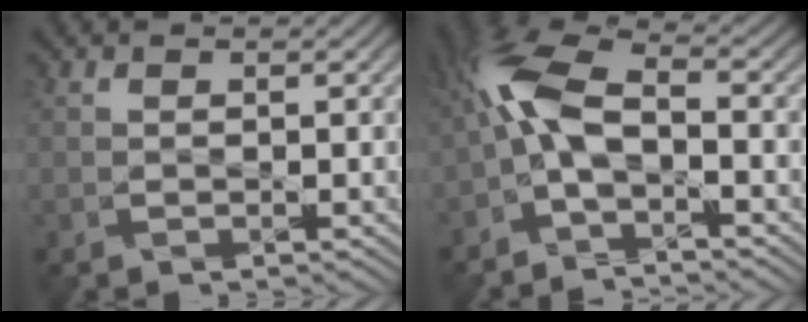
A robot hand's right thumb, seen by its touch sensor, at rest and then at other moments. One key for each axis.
{"total": 8.1, "fx": -2.2, "fy": 3.2, "fz": 7.1, "tx": -0.168, "ty": 0.015, "tz": -0.061}